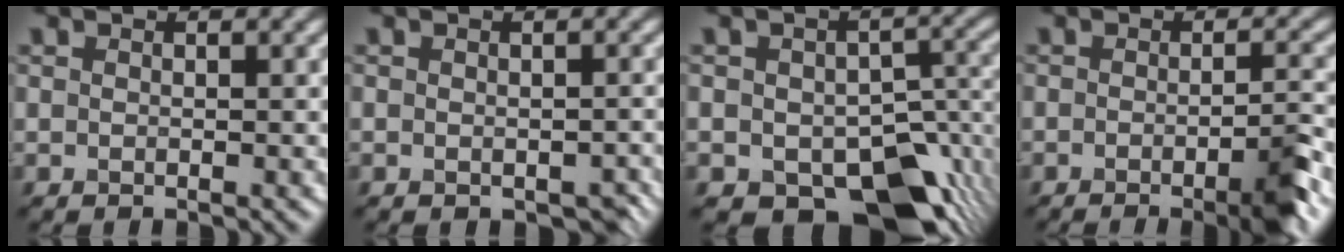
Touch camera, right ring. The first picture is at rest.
{"total": 1.2, "force": [-0.4, 0.8, 0.8], "torque": [-0.014, -0.010, 0.000]}
{"total": 10.6, "force": [-4.9, 6.3, 7.0], "torque": [-0.093, -0.029, -0.066]}
{"total": 4.4, "force": [-1.9, 0.9, 3.9], "torque": [-0.046, -0.006, -0.034]}